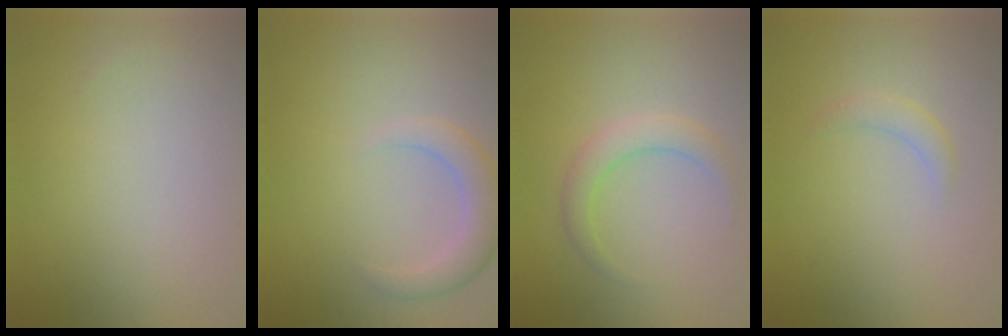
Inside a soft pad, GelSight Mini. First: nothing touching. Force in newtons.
{"total": 3.1, "press": 3.0, "slide": 0.3}
{"total": 2.4, "press": 2.4, "slide": 0.0}
{"total": 1.4, "press": 1.4, "slide": 0.0}